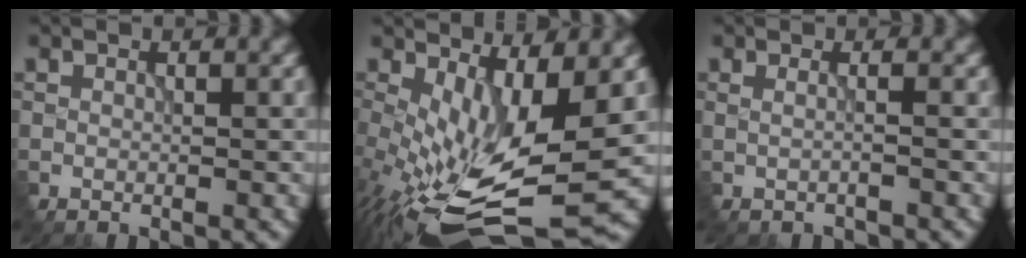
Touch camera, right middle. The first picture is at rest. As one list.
[{"total": 10.6, "force": [-1.3, 3.6, 9.9], "torque": [-0.209, -0.038, -0.004]}, {"total": 0.6, "force": [0.3, 0.4, 0.4], "torque": [-0.001, 0.001, -0.015]}]